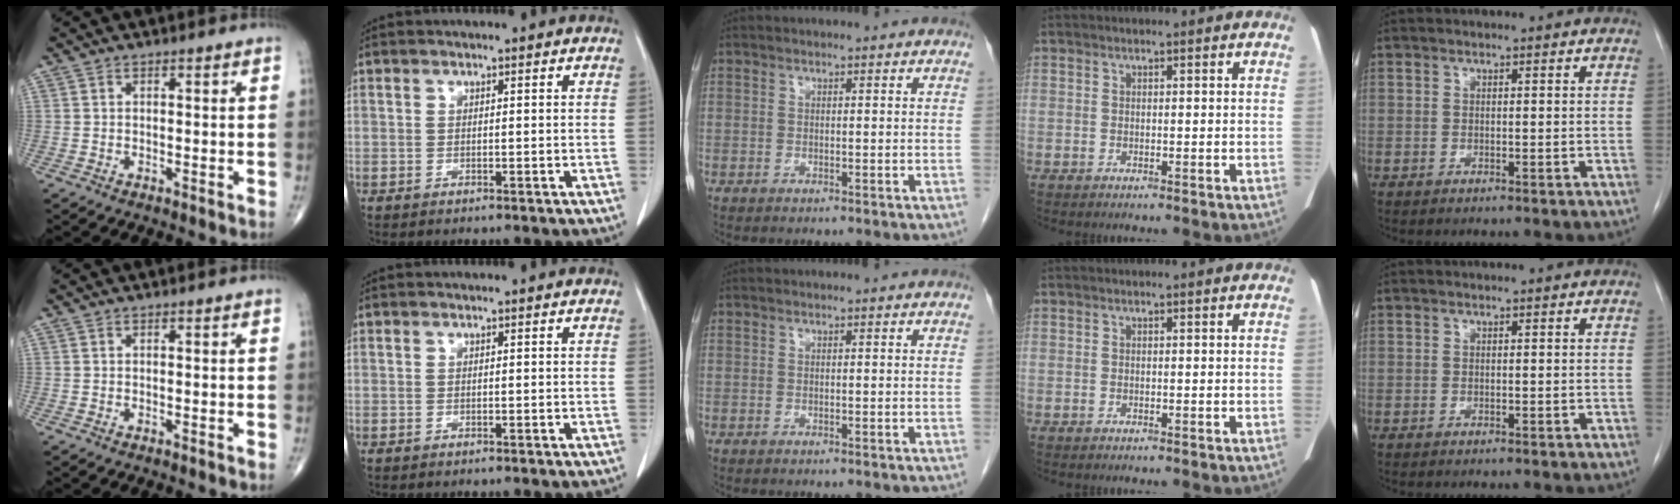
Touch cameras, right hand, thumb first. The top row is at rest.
{}